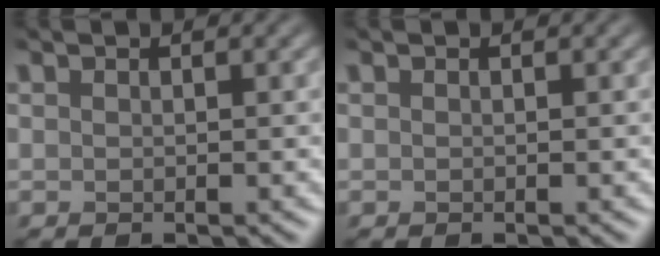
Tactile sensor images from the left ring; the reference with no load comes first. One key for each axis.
{"total": 0.0}